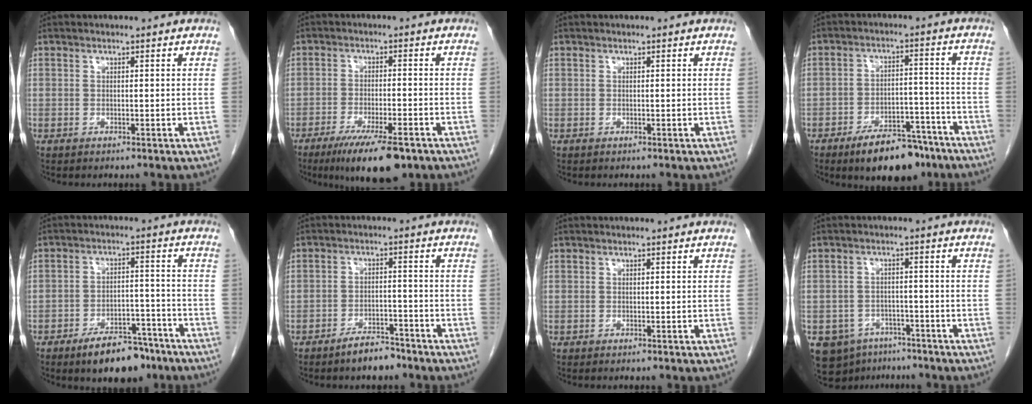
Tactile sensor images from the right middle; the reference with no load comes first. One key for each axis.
{"total": 10.6, "fx": -7.1, "fy": 2.0, "fz": 7.6, "tx": -0.123, "ty": -0.022, "tz": -0.109}
{"total": 0.0}
{"total": 10.7, "fx": -7.8, "fy": 4.4, "fz": 6.0, "tx": -0.083, "ty": 0.007, "tz": -0.119}
{"total": 9.1, "fx": -6.6, "fy": 3.8, "fz": 5.0, "tx": -0.073, "ty": 0.005, "tz": -0.101}
{"total": 4.4, "fx": -3.6, "fy": 1.5, "fz": 2.0, "tx": -0.037, "ty": 0.001, "tz": -0.056}
{"total": 0.0}
{"total": 7.8, "fx": -5.2, "fy": 5.4, "fz": 1.9, "tx": -0.035, "ty": 0.008, "tz": -0.073}